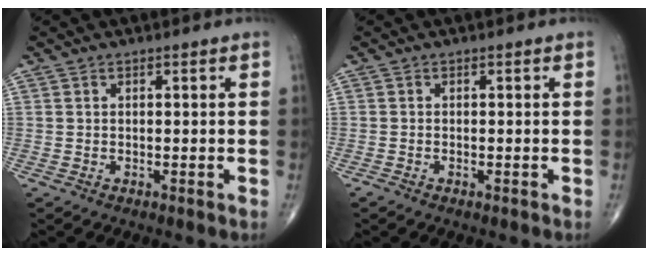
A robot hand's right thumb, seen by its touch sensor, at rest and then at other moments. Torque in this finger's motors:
{"motor_torque": [0.22, 0.01, -0.08, -0.22, -0.02]}